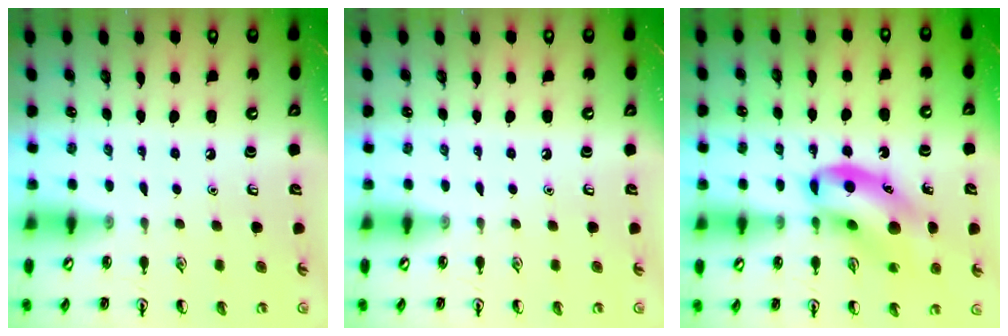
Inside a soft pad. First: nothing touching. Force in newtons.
{"total": 0.0}
{"total": 14.9, "press": 14.4, "slide": 3.8}